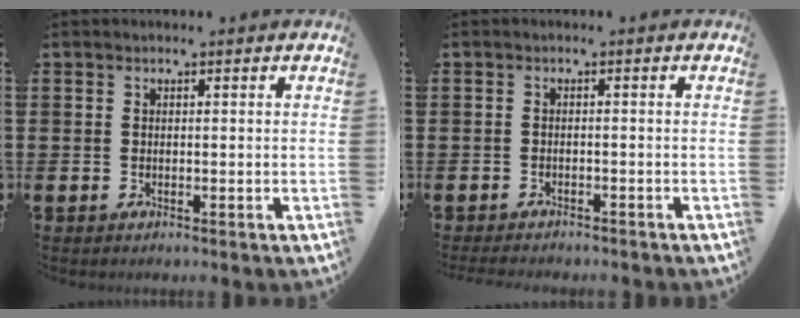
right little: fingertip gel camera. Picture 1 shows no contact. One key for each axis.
{"total": 0.7, "fx": -0.7, "fy": -0.1, "fz": 0.1, "tx": -0.003, "ty": -0.001, "tz": -0.012}